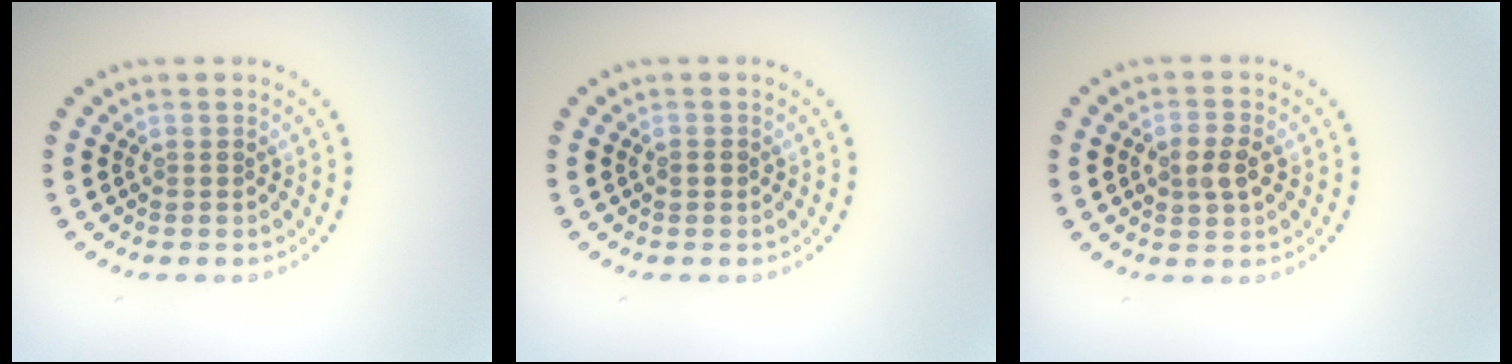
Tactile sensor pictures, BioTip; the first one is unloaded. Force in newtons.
{"total": 0.9, "press": 0.9, "slide": 0.1}
{"total": 2.4, "press": 2.4, "slide": 0.4}